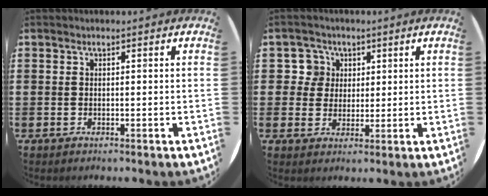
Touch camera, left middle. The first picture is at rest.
{"total": 4.0, "force": [1.8, 3.5, 0.3], "torque": [-0.006, 0.006, 0.031]}